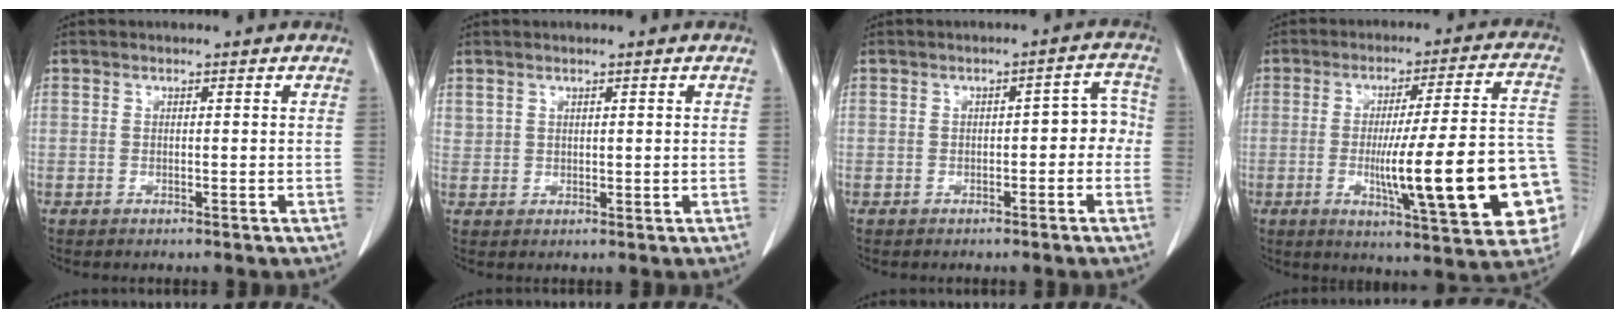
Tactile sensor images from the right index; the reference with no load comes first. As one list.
[{"total": 1.1, "force": [0.8, 0.7, 0.2], "torque": [-0.004, 0.004, 0.018]}, {"total": 4.3, "force": [-0.6, 2.1, 3.7], "torque": [-0.036, 0.033, -0.006]}, {"total": 21.0, "force": [-4.8, 2.1, 20.3], "torque": [-0.202, 0.019, -0.057]}]